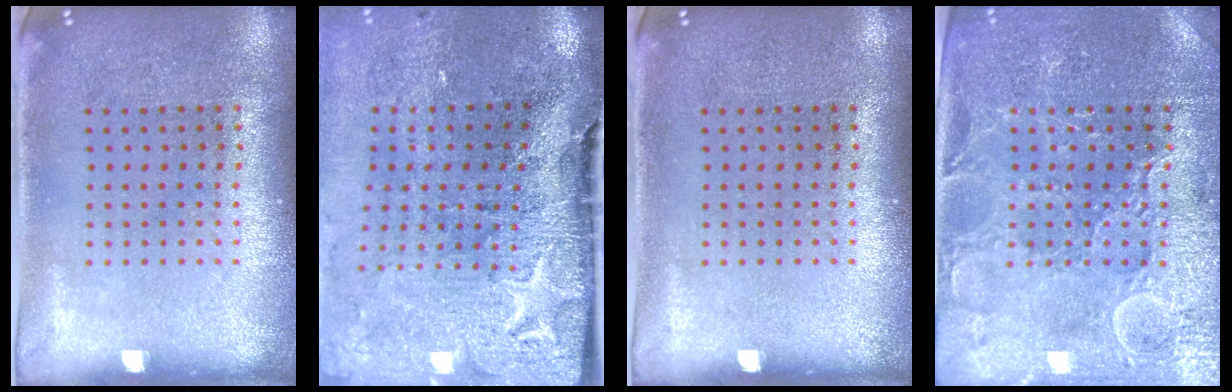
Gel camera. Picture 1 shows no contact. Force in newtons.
{"total": 4.5, "press": 3.5, "slide": 2.7}
{"total": 0.0}
{"total": 3.8, "press": 3.7, "slide": 0.9}